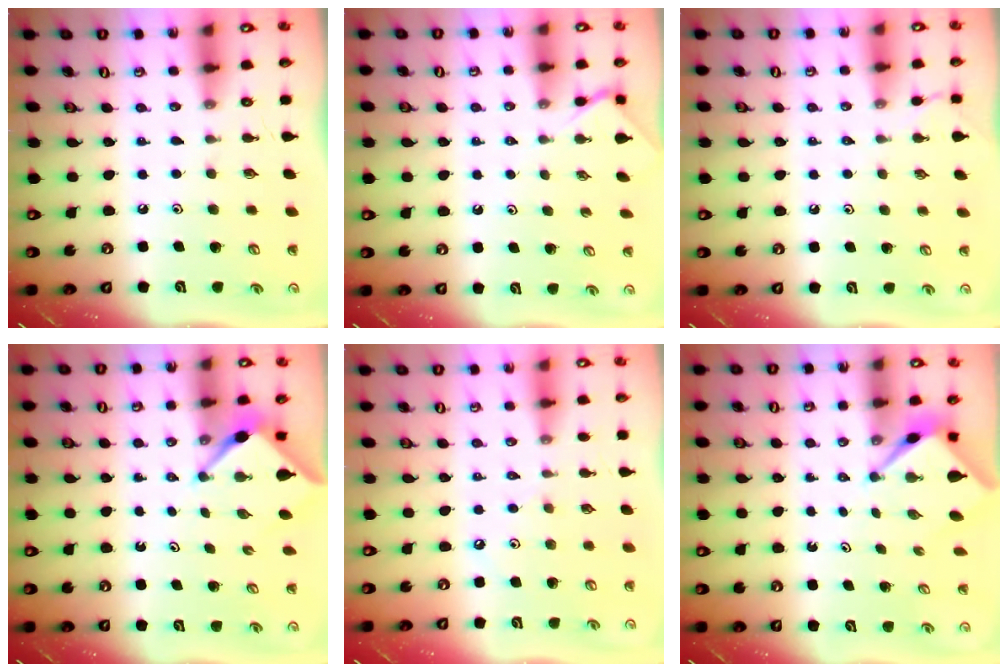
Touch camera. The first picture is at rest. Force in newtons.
{"total": 2.5, "press": 2.5, "slide": 0.4}
{"total": 1.8, "press": 1.8, "slide": 0.3}
{"total": 3.9, "press": 3.9, "slide": 0.4}
{"total": 1.9, "press": 1.8, "slide": 0.5}
{"total": 2.5, "press": 2.5, "slide": 0.2}